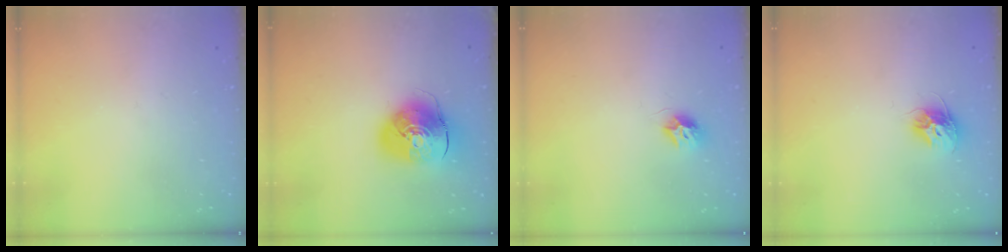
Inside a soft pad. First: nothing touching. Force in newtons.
{"total": 10.7, "press": 10.6, "slide": 1.8}
{"total": 7.6, "press": 7.6, "slide": 0.4}
{"total": 9.4, "press": 9.4, "slide": 0.2}